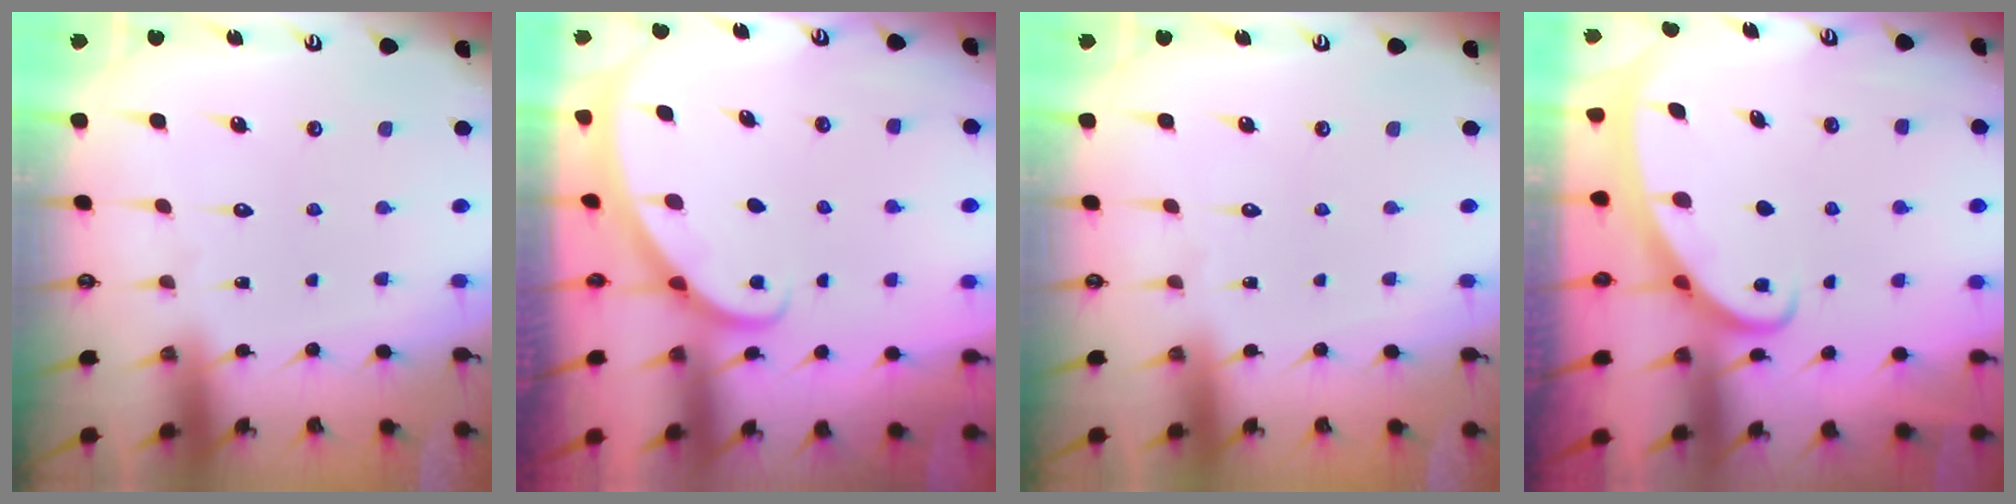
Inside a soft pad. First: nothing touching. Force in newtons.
{"total": 1.9, "press": 1.9, "slide": 0.1}
{"total": 0.0}
{"total": 2.4, "press": 2.3, "slide": 0.5}